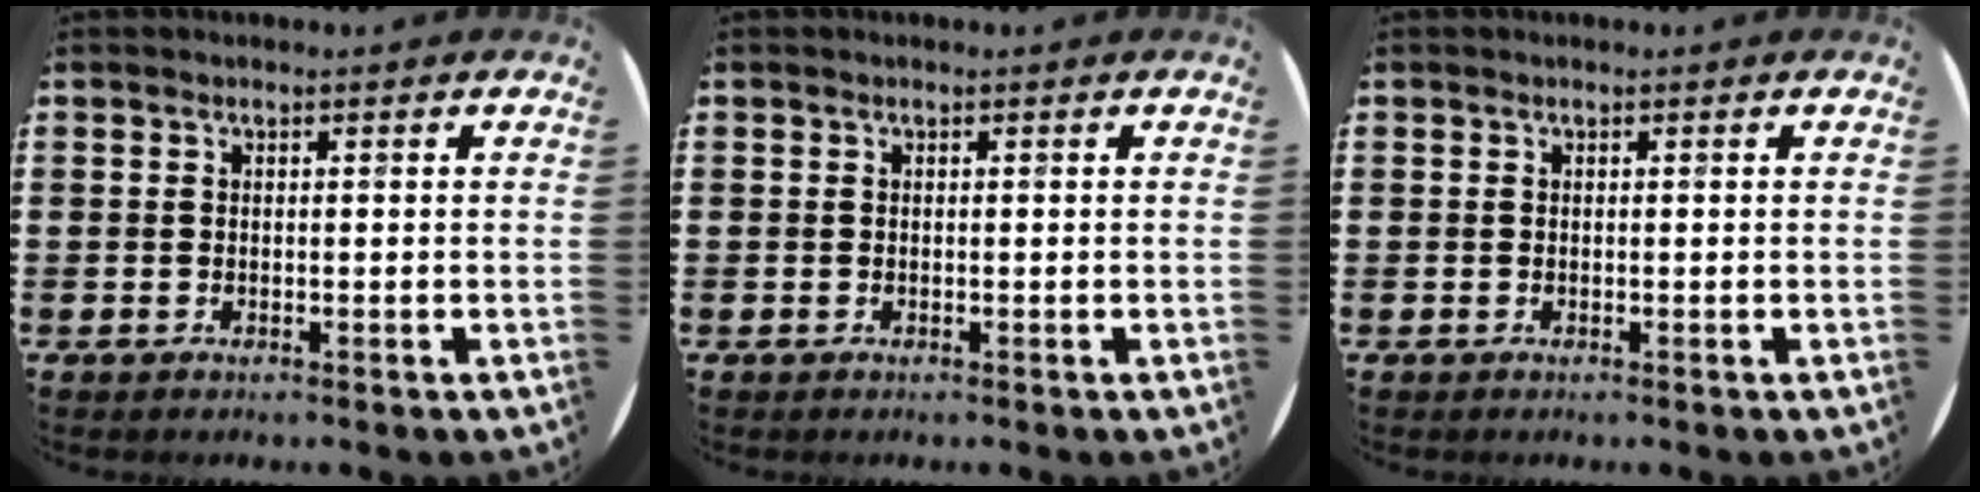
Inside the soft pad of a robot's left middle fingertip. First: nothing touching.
{"total": 0.0}
{"total": 0.0}